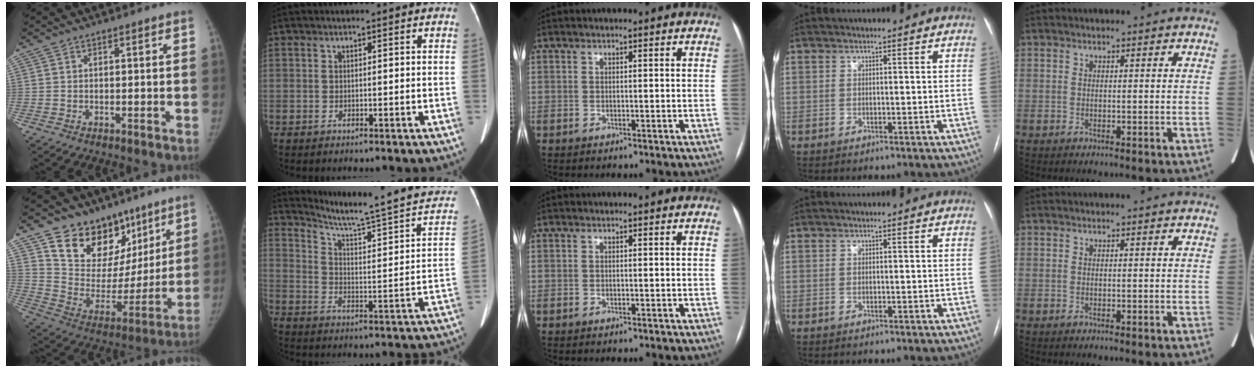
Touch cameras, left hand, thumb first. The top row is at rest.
{"thumb": {"total": 21.3, "force": [13.2, 13.9, 9.1], "torque": [-0.077, -0.062, 0.223]}, "index": {"total": 21.8, "force": [18.8, 1.1, 10.9], "torque": [-0.157, -0.045, 0.246]}}